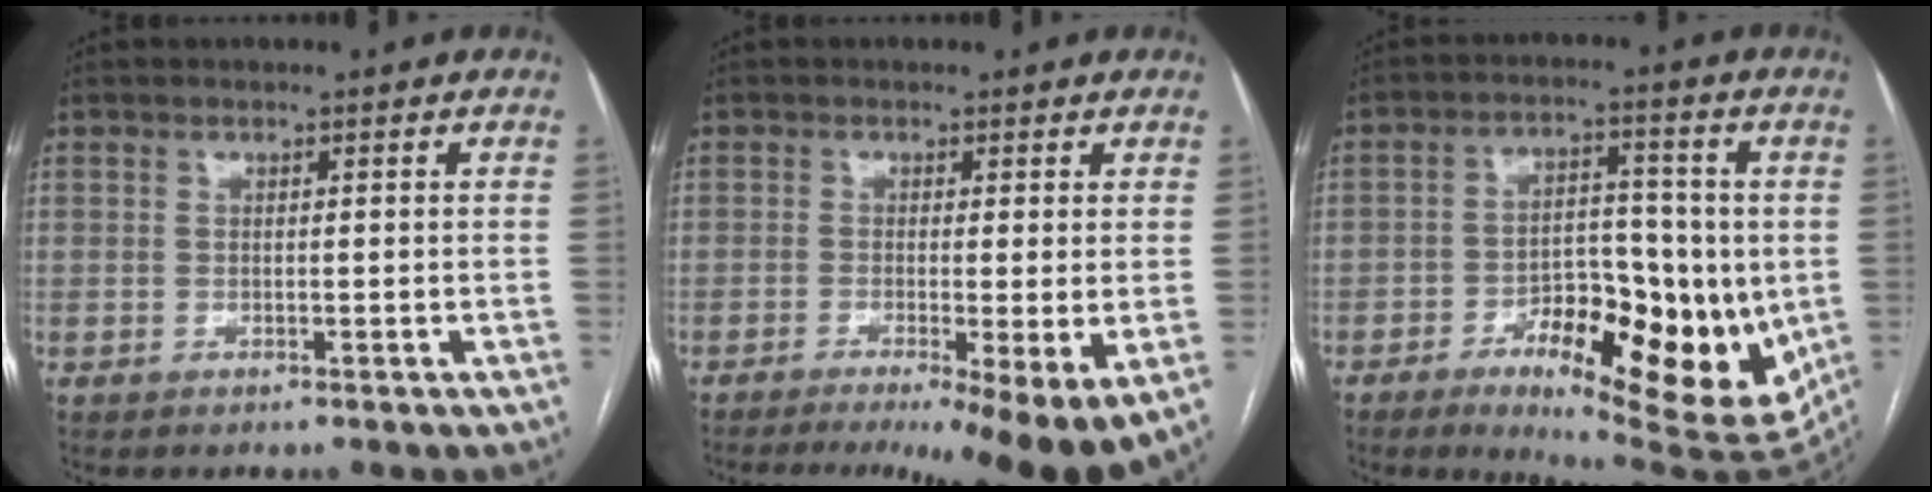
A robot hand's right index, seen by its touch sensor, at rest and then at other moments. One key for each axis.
{"total": 12.4, "fx": -7.1, "fy": 1.5, "fz": 10.1, "tx": -0.114, "ty": -0.025, "tz": -0.100}
{"total": 17.7, "fx": -5.0, "fy": 7.9, "fz": 15.1, "tx": -0.222, "ty": 0.006, "tz": -0.062}